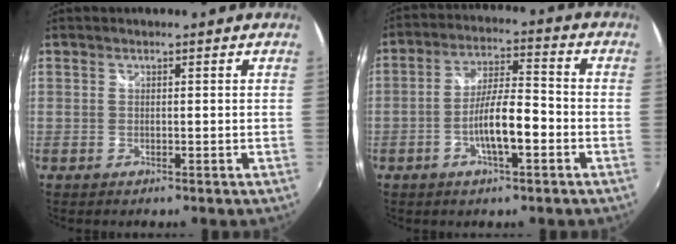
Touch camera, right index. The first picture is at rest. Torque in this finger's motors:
{"motor_torque": [1.14, -0.83, 0.64, 0.15]}